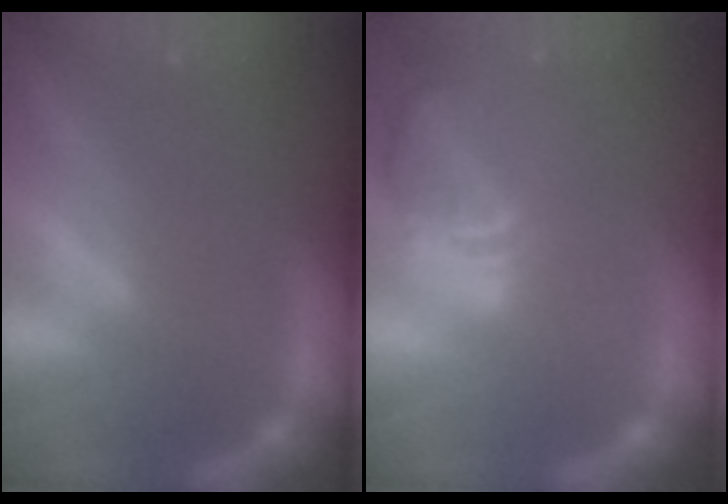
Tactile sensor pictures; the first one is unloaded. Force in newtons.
{"total": 8.5}